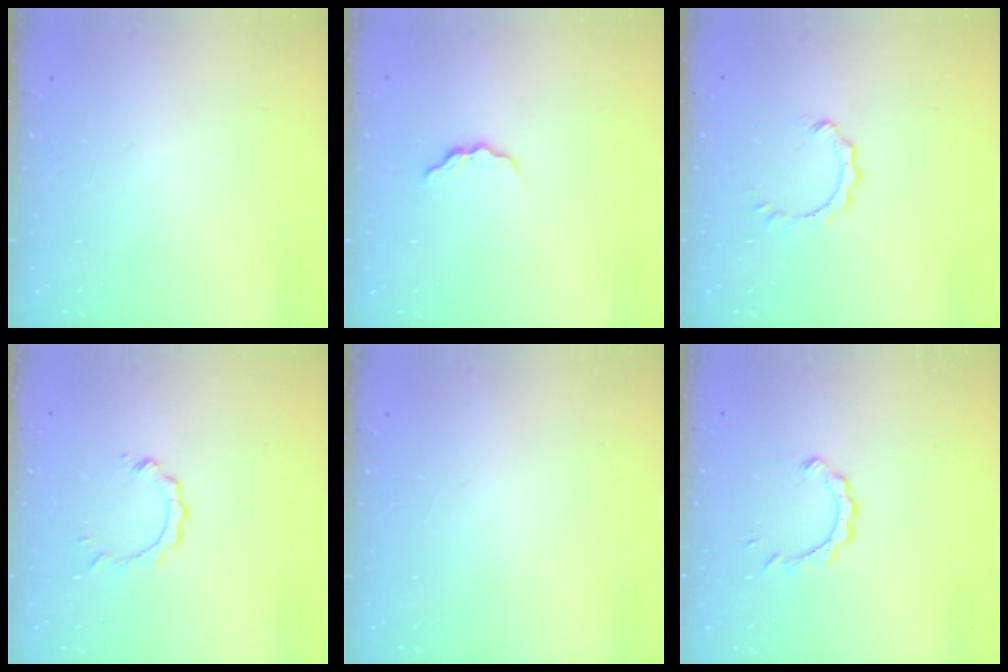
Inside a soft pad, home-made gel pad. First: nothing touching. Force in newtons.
{"total": 3.7, "press": 3.6, "slide": 0.5}
{"total": 1.0, "press": 1.0, "slide": 0.2}
{"total": 3.8, "press": 3.7, "slide": 0.4}
{"total": 0.0}
{"total": 4.6, "press": 4.6, "slide": 0.4}